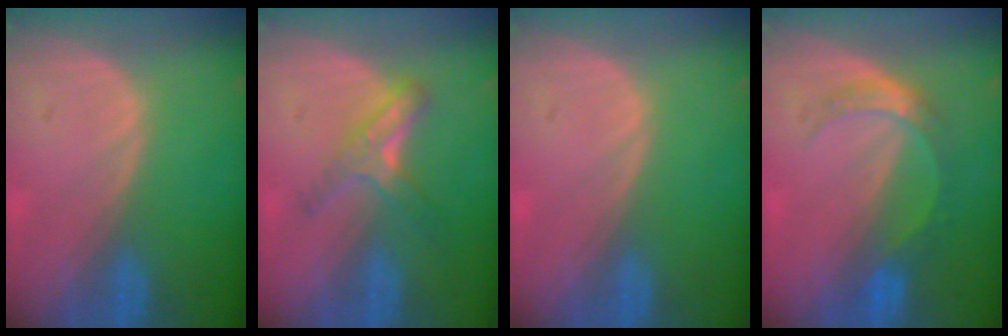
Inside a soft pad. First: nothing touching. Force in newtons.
{"total": 5.6, "press": 4.9, "slide": 2.6}
{"total": 0.0}
{"total": 5.3, "press": 4.8, "slide": 2.2}